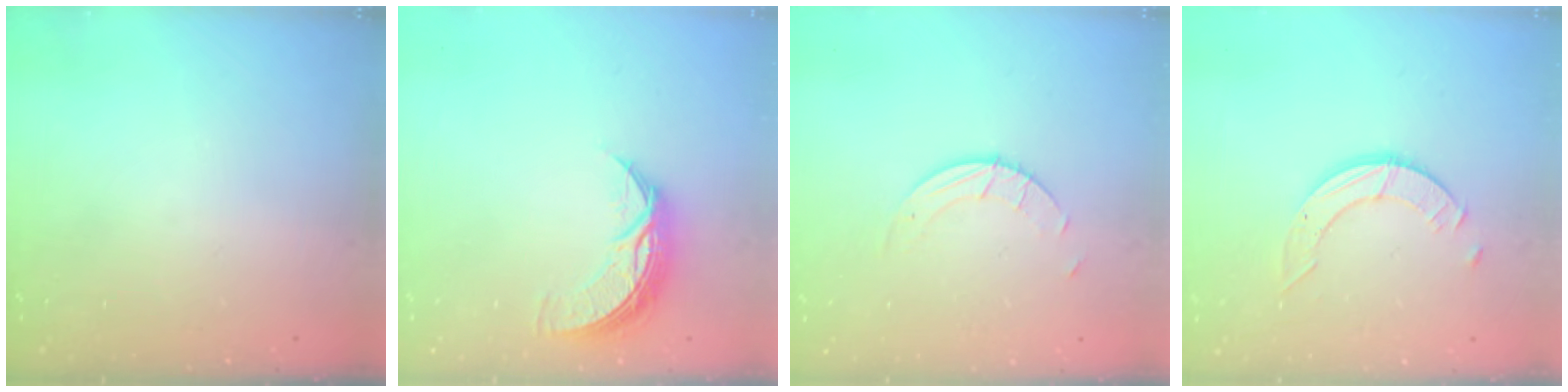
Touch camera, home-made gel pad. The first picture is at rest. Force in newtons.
{"total": 8.3, "press": 8.2, "slide": 0.3}
{"total": 2.7, "press": 2.7, "slide": 0.3}
{"total": 3.9, "press": 3.9, "slide": 0.3}